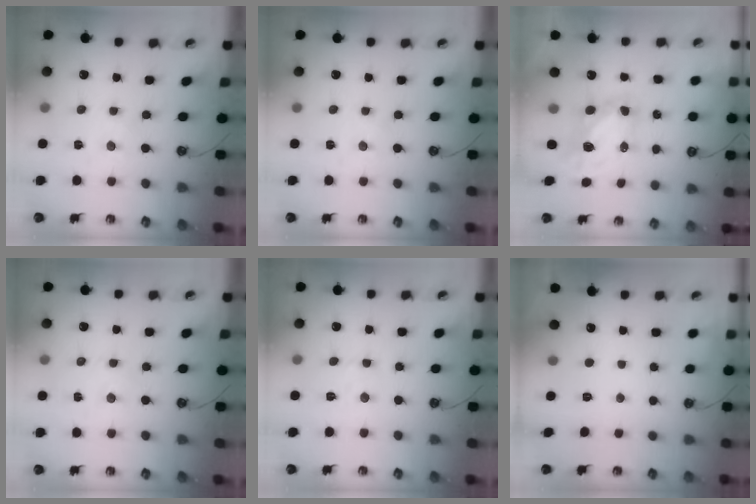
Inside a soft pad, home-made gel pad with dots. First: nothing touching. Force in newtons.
{"total": 0.0}
{"total": 7.7, "press": 7.6, "slide": 0.5}
{"total": 1.0, "press": 0.9, "slide": 0.2}
{"total": 2.8, "press": 2.7, "slide": 0.6}
{"total": 0.0}